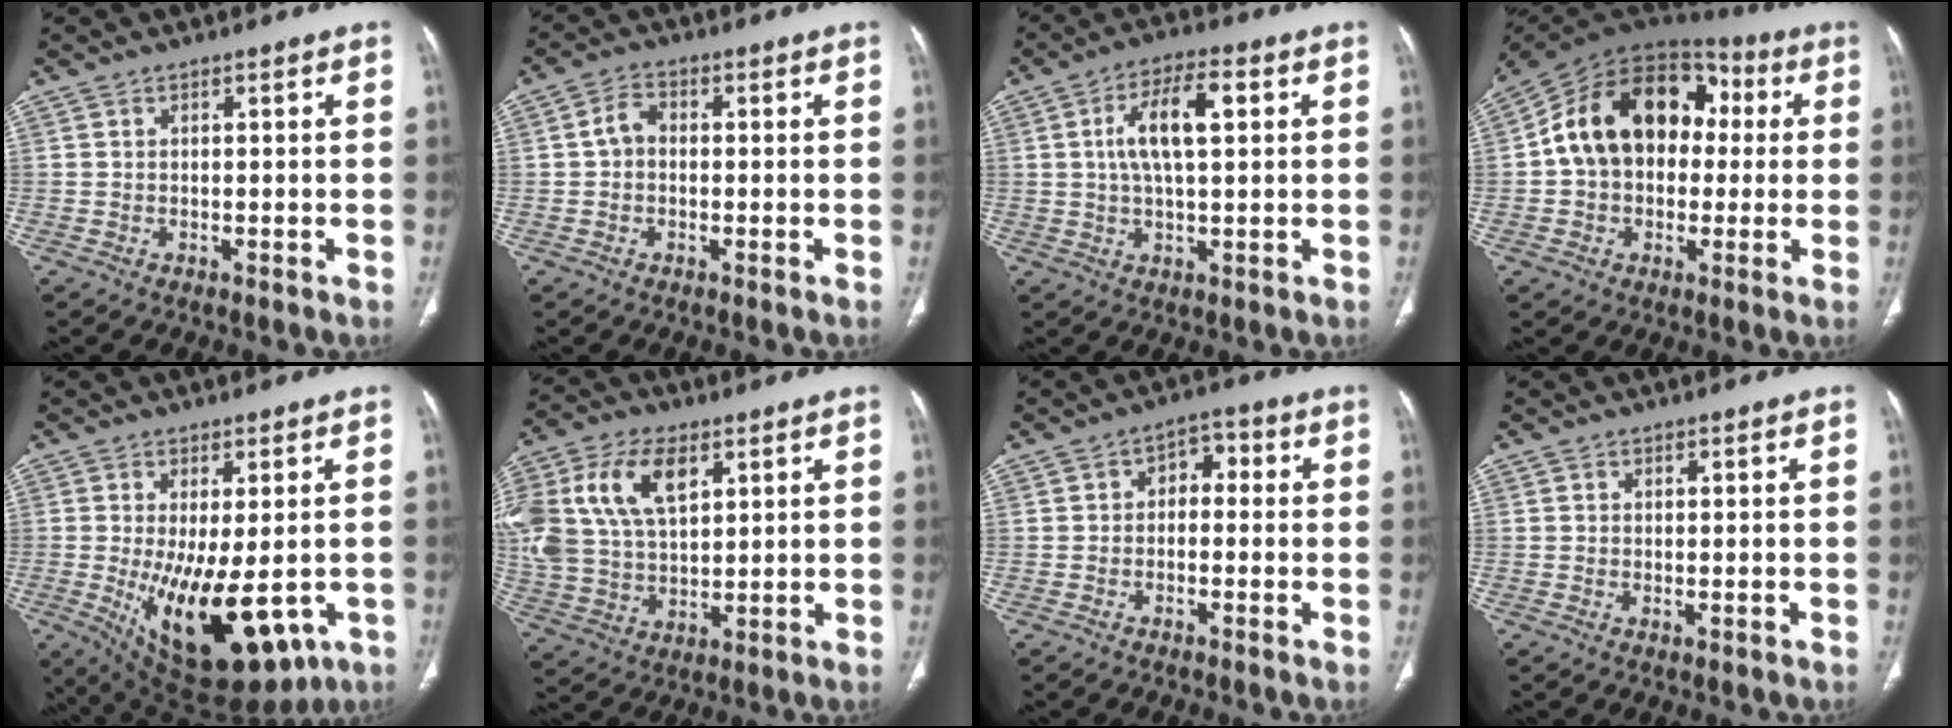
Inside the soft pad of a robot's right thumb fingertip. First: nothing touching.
{"total": 3.6, "force": [-0.1, 2.8, 2.3], "torque": [-0.037, 0.014, -0.009]}
{"total": 10.0, "force": [2.1, 4.0, 8.9], "torque": [-0.159, 0.016, 0.032]}
{"total": 20.2, "force": [2.2, 14.5, 13.9], "torque": [-0.203, 0.047, 0.027]}
{"total": 18.3, "force": [-4.7, 8.2, 15.6], "torque": [-0.238, -0.023, -0.043]}
{"total": 20.5, "force": [7.3, 12.6, 14.4], "torque": [-0.319, 0.007, 0.139]}
{"total": 4.4, "force": [-0.2, 3.1, 3.1], "torque": [-0.021, 0.024, -0.017]}
{"total": 0.8, "force": [-0.2, 0.4, 0.7], "torque": [-0.017, -0.004, -0.001]}